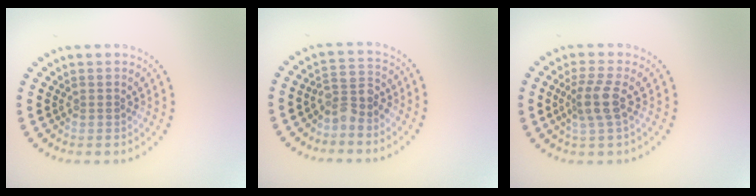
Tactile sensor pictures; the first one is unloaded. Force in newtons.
{"total": 2.5, "press": 2.2, "slide": 1.3}
{"total": 2.7, "press": 2.2, "slide": 1.6}